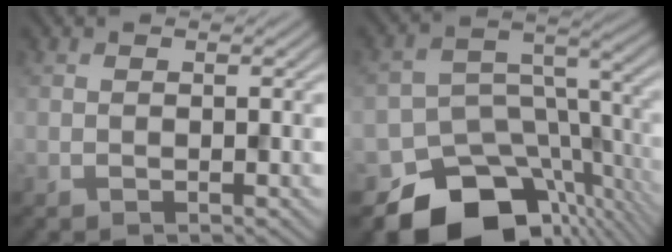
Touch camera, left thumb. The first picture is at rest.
{"total": 13.6, "force": [-8.7, 8.4, 6.3], "torque": [-0.113, -0.037, -0.130]}